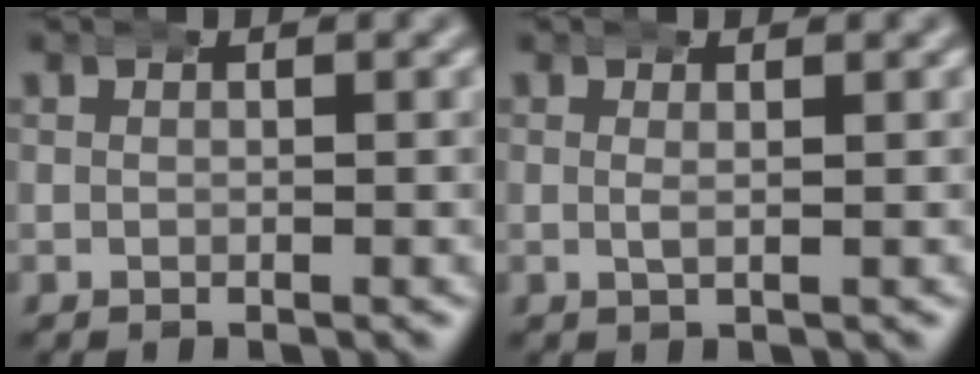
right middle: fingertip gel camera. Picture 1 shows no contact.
{"total": 0.7, "force": [0.4, -0.2, 0.5], "torque": [-0.010, -0.006, 0.005]}